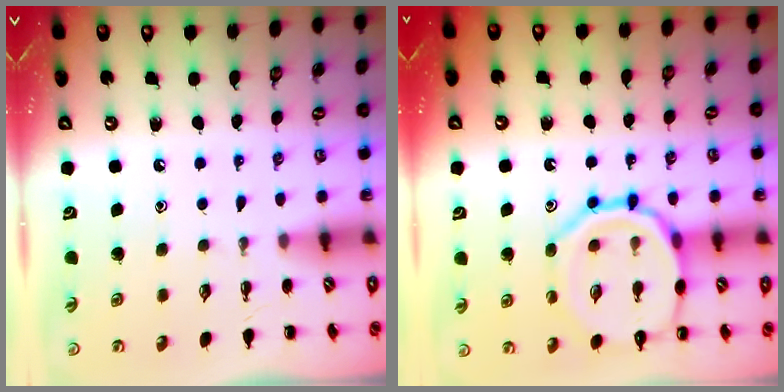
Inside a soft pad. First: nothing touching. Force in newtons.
{"total": 15.2, "press": 15.1, "slide": 1.3}